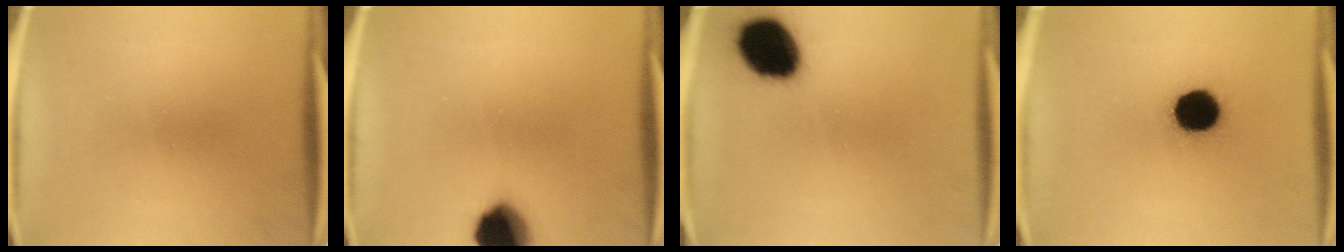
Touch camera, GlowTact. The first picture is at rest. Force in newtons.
{"total": 12.3}
{"total": 16.0}
{"total": 12.4}